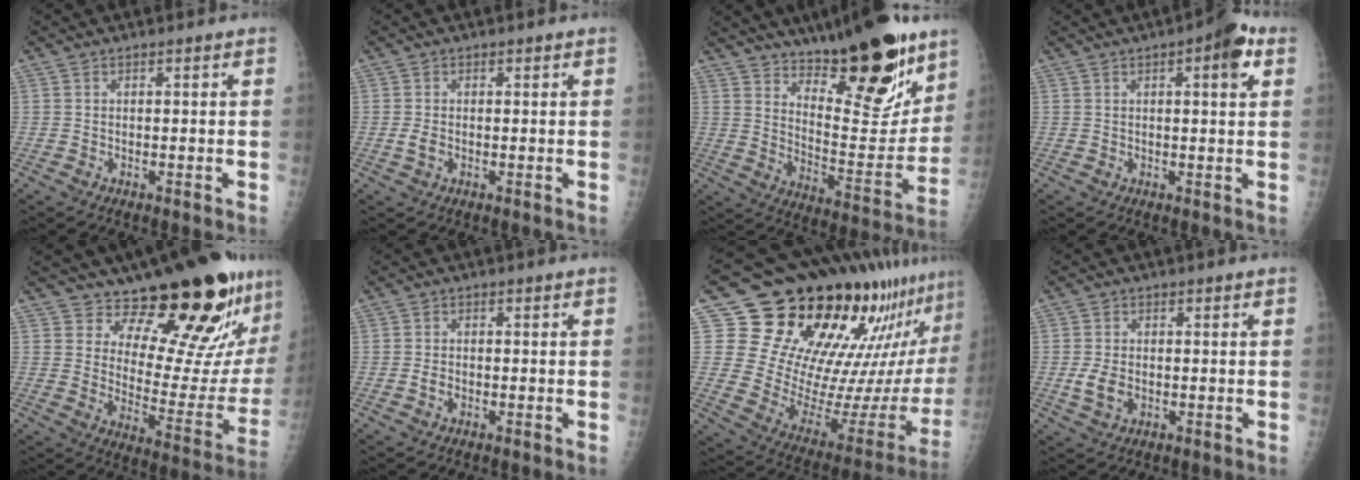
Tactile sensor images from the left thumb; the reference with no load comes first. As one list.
[{"total": 1.9, "force": [-0.2, 1.4, 1.3], "torque": [-0.022, -0.001, -0.003]}, {"total": 21.7, "force": [14.2, 7.7, 14.5], "torque": [-0.163, -0.094, 0.222]}, {"total": 6.3, "force": [2.5, 1.8, 5.5], "torque": [-0.063, -0.002, 0.025]}, {"total": 21.9, "force": [16.3, 7.0, 12.7], "torque": [-0.138, -0.136, 0.226]}, {"total": 1.2, "force": [-0.2, 1.0, 0.7], "torque": [-0.008, 0.002, -0.003]}, {"total": 28.8, "force": [20.1, 10.6, 17.6], "torque": [-0.232, -0.109, 0.298]}, {"total": 4.0, "force": [-0.6, 2.9, 2.8], "torque": [-0.051, -0.003, -0.008]}]